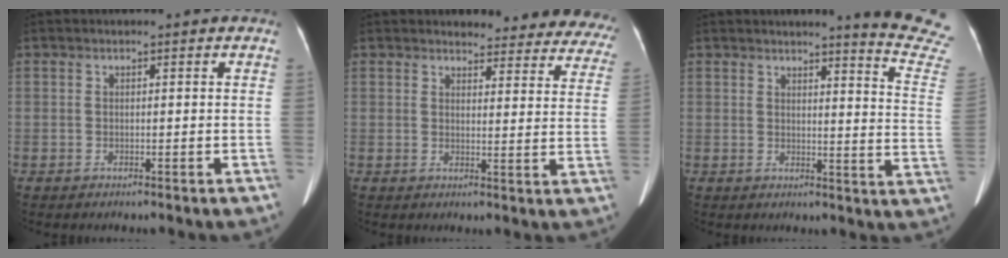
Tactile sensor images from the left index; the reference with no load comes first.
{"total": 18.6, "force": [17.8, 4.5, 3.4], "torque": [0.000, -0.069, 0.171]}
{"total": 12.6, "force": [12.0, -2.0, 3.3], "torque": [-0.033, -0.125, 0.111]}